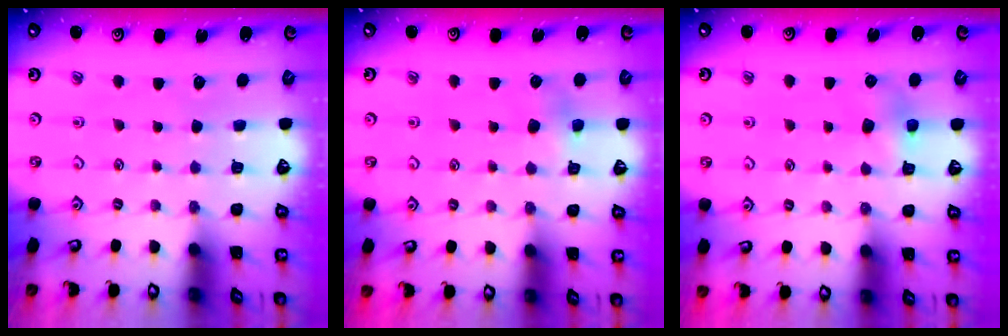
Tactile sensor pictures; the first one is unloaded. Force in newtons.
{"total": 5.8, "press": 5.7, "slide": 1.3}
{"total": 5.1, "press": 5.1, "slide": 0.4}